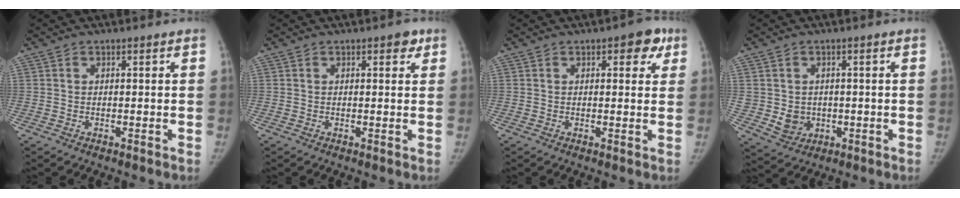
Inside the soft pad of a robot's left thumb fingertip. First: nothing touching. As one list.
[{"total": 2.1, "force": [1.1, 1.1, 1.4], "torque": [-0.004, -0.001, 0.011]}, {"total": 4.9, "force": [2.3, 2.5, 3.6], "torque": [-0.014, -0.002, 0.019]}, {"total": 5.1, "force": [-0.5, 4.6, 2.2], "torque": [-0.015, 0.001, 0.008]}]